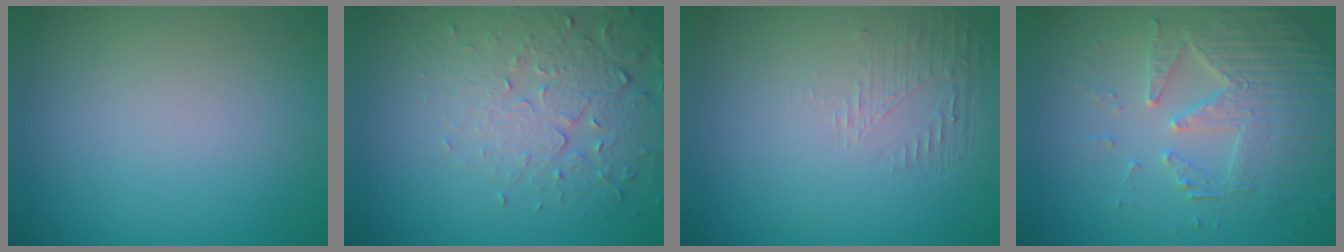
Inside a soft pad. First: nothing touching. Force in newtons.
{"total": 5.0, "press": 3.6, "slide": 3.4}
{"total": 1.3, "press": 0.0, "slide": 1.3}
{"total": 4.2, "press": 3.9, "slide": 1.6}